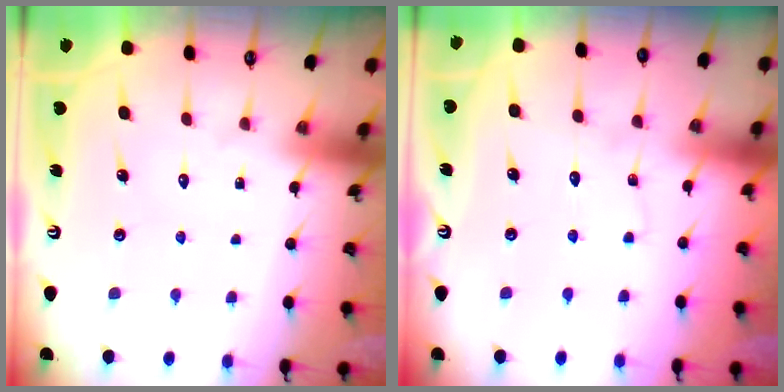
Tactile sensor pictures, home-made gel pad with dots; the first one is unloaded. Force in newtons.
{"total": 4.3, "press": 4.3, "slide": 0.3}